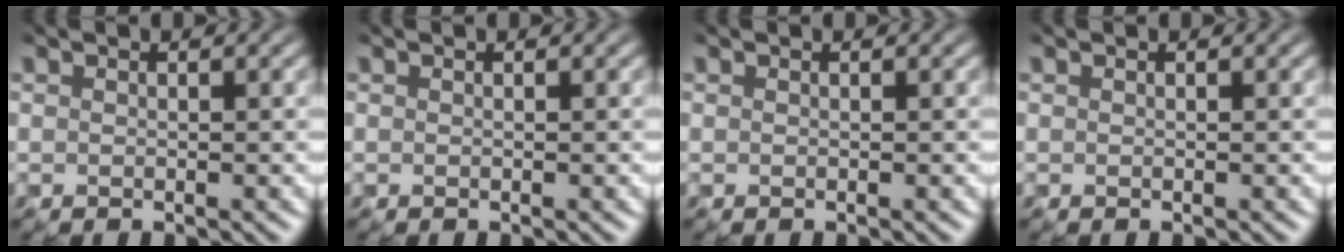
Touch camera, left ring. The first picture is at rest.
{"total": 0.0}
{"total": 0.0}
{"total": 0.0}